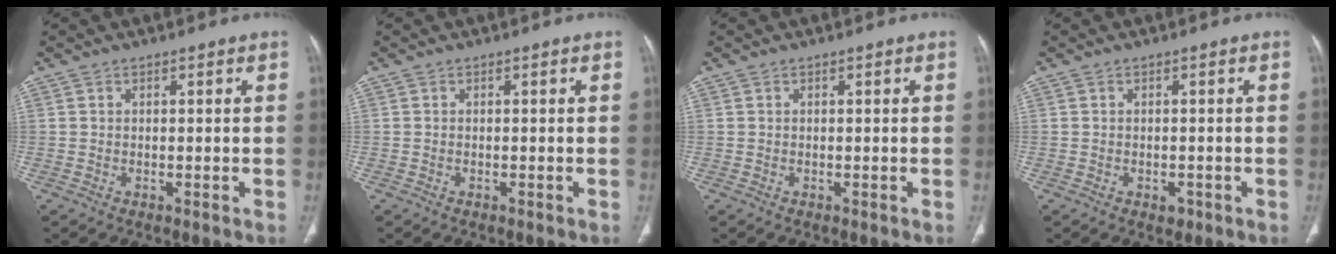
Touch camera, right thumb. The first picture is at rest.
{"total": 0.0}
{"total": 0.0}
{"total": 1.5, "force": [-0.7, 1.1, 0.8], "torque": [0.000, 0.004, -0.006]}